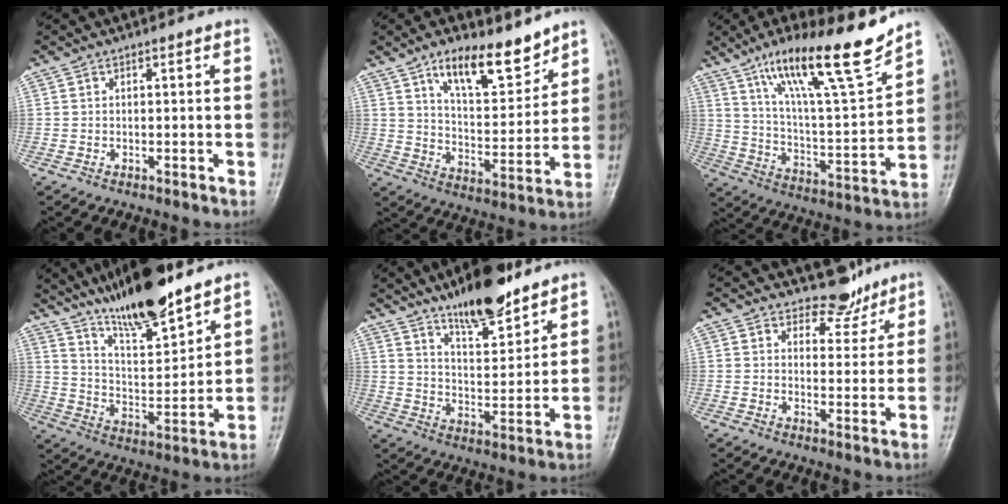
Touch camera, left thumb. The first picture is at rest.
{"total": 13.1, "force": [9.1, 4.9, 8.0], "torque": [-0.100, -0.068, 0.161]}
{"total": 20.0, "force": [14.0, 2.9, 14.0], "torque": [-0.206, -0.069, 0.240]}
{"total": 16.2, "force": [12.9, 3.2, 9.2], "torque": [-0.138, -0.072, 0.232]}
{"total": 13.0, "force": [10.0, 3.8, 7.5], "torque": [-0.098, -0.070, 0.170]}
{"total": 5.4, "force": [4.7, 2.7, 0.3], "torque": [0.022, -0.040, 0.069]}